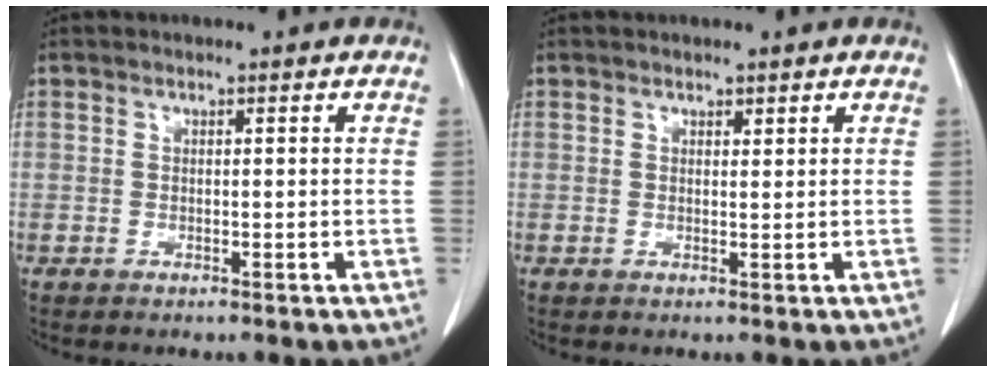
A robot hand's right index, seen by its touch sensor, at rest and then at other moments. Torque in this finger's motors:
{"motor_torque": [-0.14, 0.02, 0.01, 0.00]}